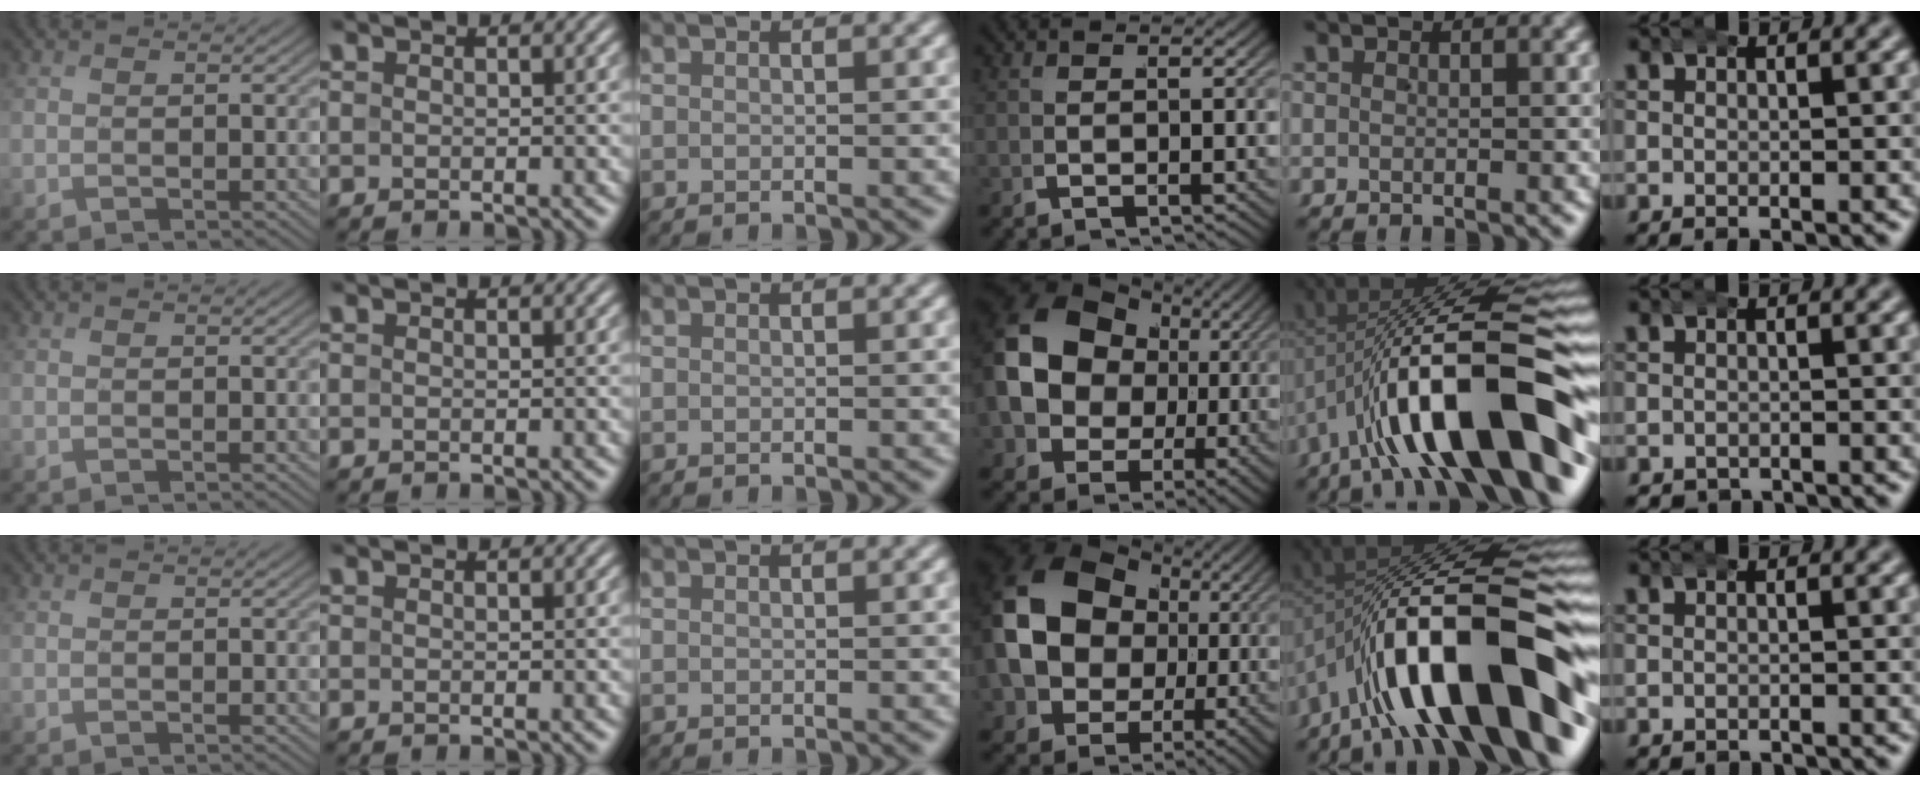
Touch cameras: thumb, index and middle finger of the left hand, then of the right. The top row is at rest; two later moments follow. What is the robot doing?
{"motion": "wrap", "object": "aluminum foil"}